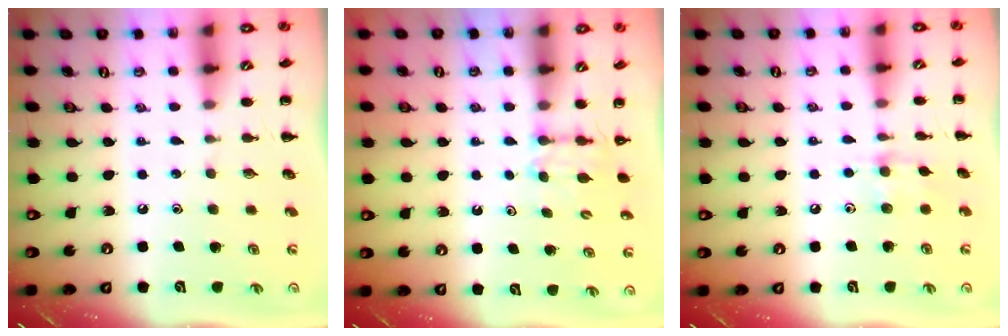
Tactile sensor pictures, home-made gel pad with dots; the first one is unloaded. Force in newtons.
{"total": 3.8, "press": 3.6, "slide": 1.1}
{"total": 5.4, "press": 5.4, "slide": 0.7}